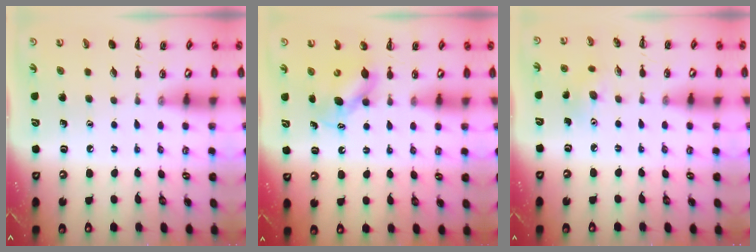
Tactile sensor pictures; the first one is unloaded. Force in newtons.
{"total": 6.6, "press": 6.6, "slide": 0.8}
{"total": 4.0, "press": 3.8, "slide": 1.1}